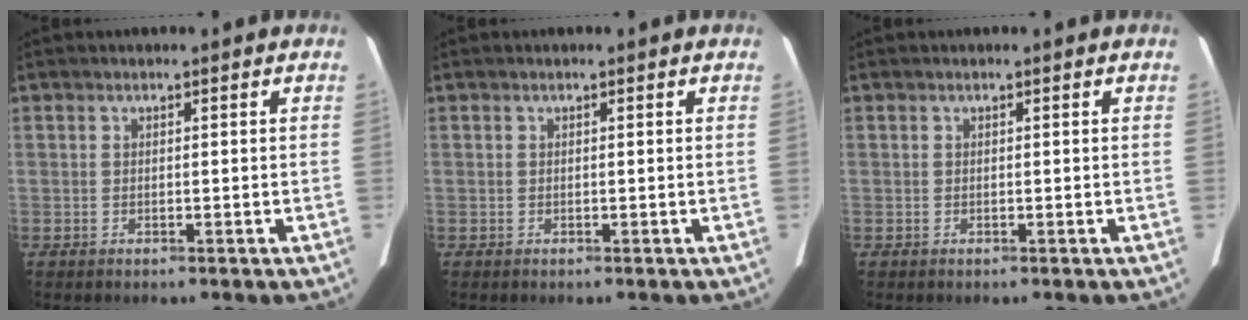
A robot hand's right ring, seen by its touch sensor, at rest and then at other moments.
{"total": 0.0}
{"total": 0.0}